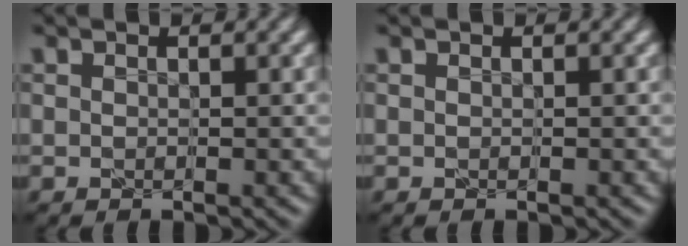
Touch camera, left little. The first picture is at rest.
{"total": 0.0}